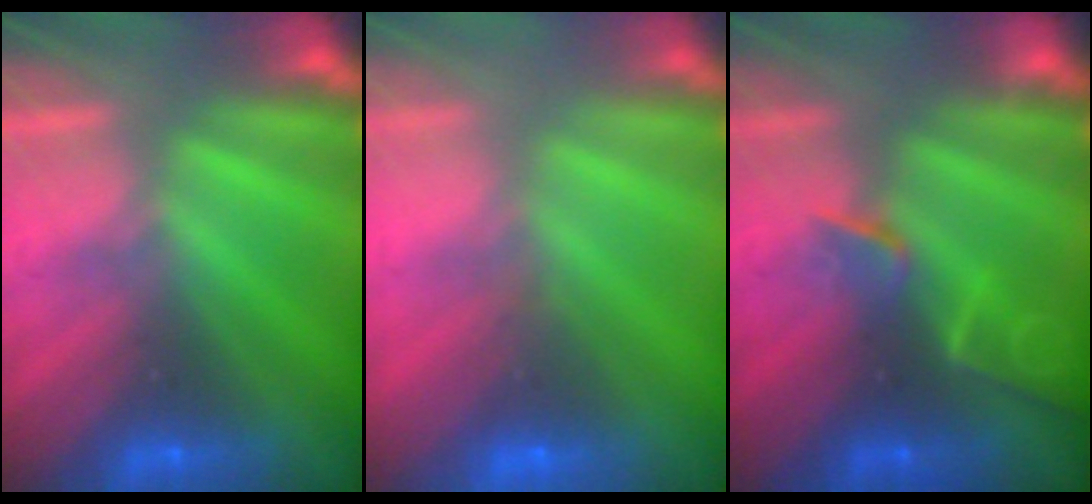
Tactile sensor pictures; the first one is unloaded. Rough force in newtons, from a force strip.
{"total": 4.8}
{"total": 2.1}